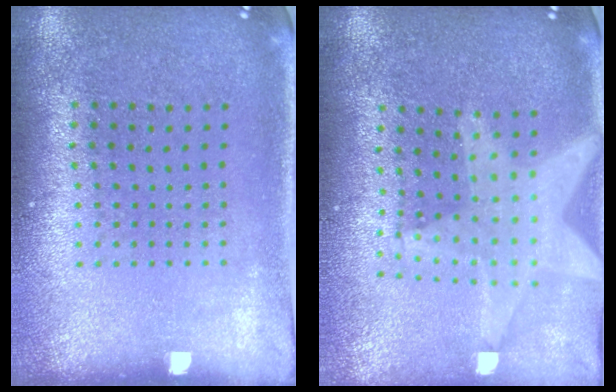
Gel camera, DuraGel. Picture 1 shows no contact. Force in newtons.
{"total": 2.2, "press": 1.8, "slide": 1.2}